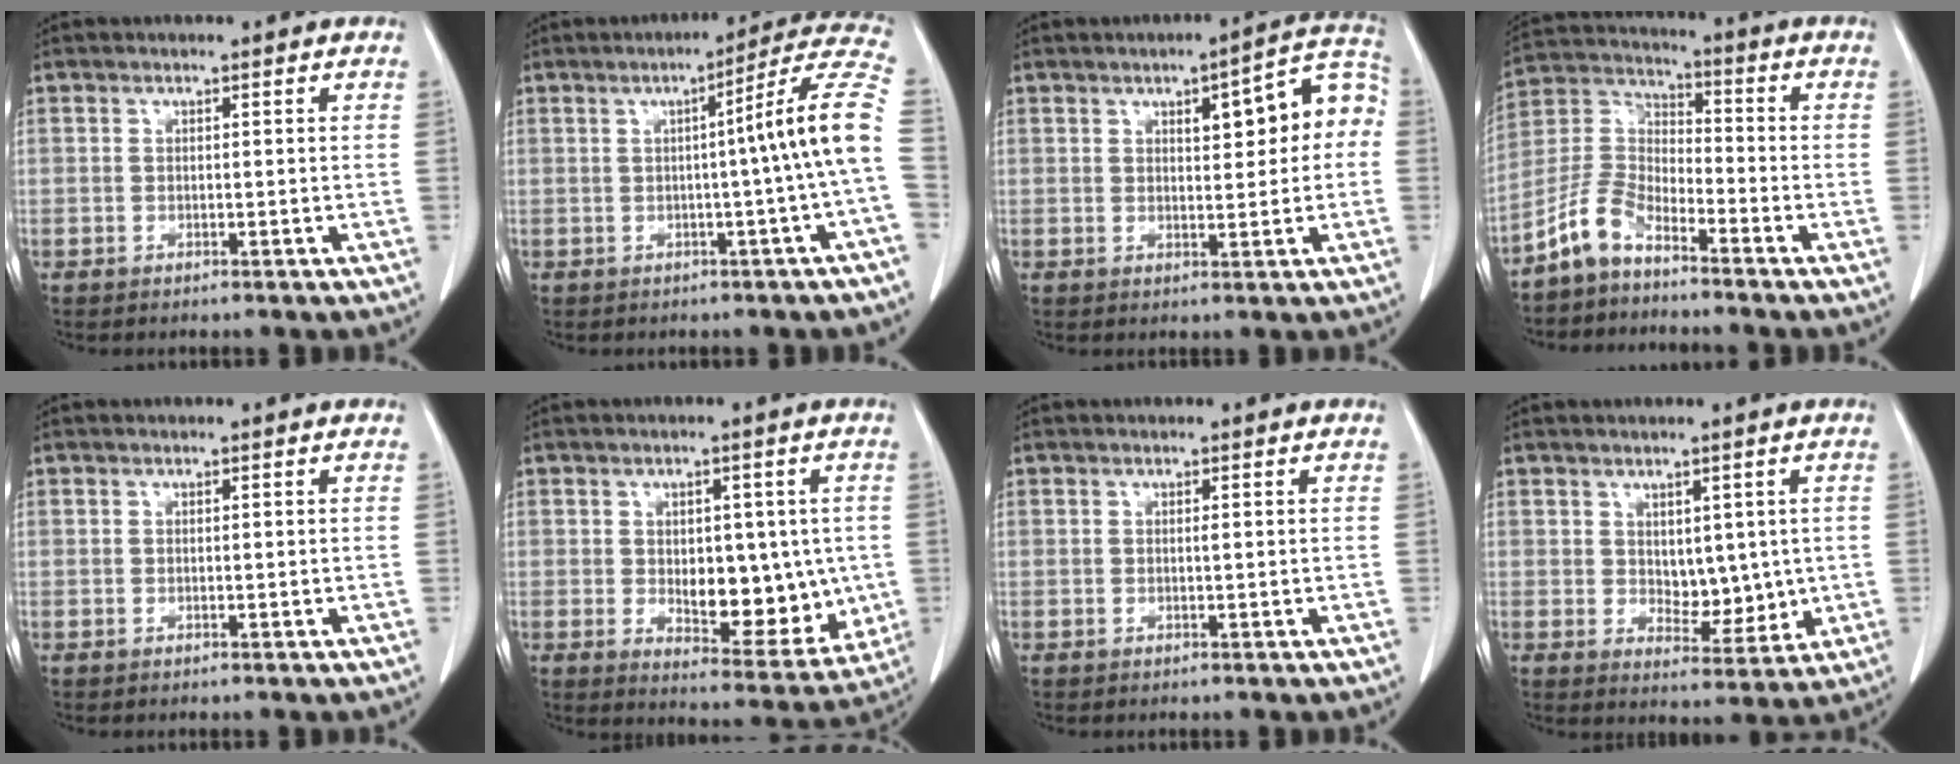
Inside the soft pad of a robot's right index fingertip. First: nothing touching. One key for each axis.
{"total": 12.2, "fx": -0.5, "fy": -1.7, "fz": 12.0, "tx": -0.149, "ty": 0.021, "tz": -0.013}
{"total": 10.8, "fx": 2.0, "fy": 3.6, "fz": 10.0, "tx": -0.130, "ty": 0.039, "tz": 0.029}
{"total": 8.2, "fx": -6.1, "fy": 3.3, "fz": 4.3, "tx": -0.110, "ty": 0.014, "tz": -0.132}
{"total": 0.0}
{"total": 14.7, "fx": -0.7, "fy": 7.6, "fz": 12.6, "tx": -0.177, "ty": -0.002, "tz": 0.015}
{"total": 0.7, "fx": 0.1, "fy": 0.2, "fz": 0.7, "tx": -0.017, "ty": -0.001, "tz": 0.003}
{"total": 7.7, "fx": 0.7, "fy": 4.7, "fz": 6.0, "tx": -0.086, "ty": -0.002, "tz": 0.030}